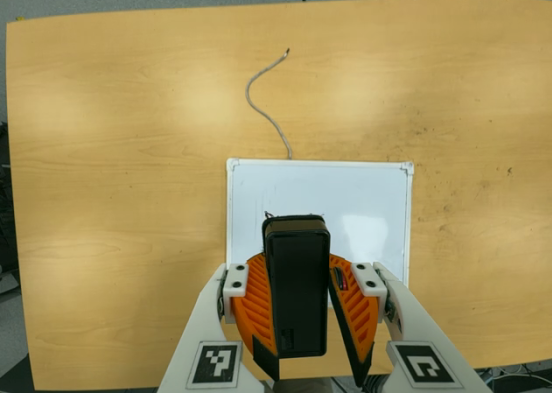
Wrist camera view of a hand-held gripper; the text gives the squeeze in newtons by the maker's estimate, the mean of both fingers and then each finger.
{"total": 8.6, "left": 9.1, "right": 8.0}